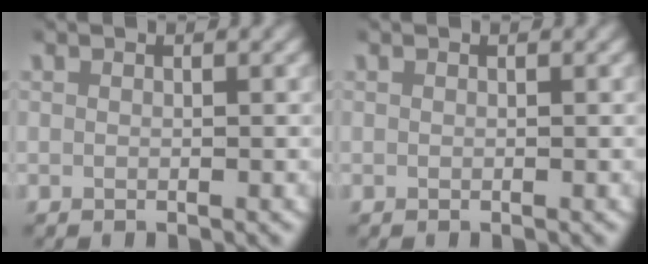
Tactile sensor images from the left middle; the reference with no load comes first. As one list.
[{"total": 0.0}]